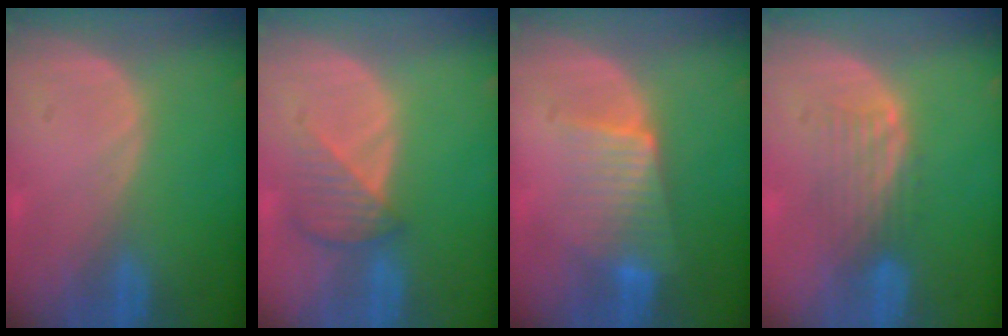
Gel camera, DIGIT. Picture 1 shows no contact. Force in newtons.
{"total": 4.2, "press": 3.9, "slide": 1.6}
{"total": 6.5, "press": 6.1, "slide": 2.1}
{"total": 4.6, "press": 4.0, "slide": 2.4}